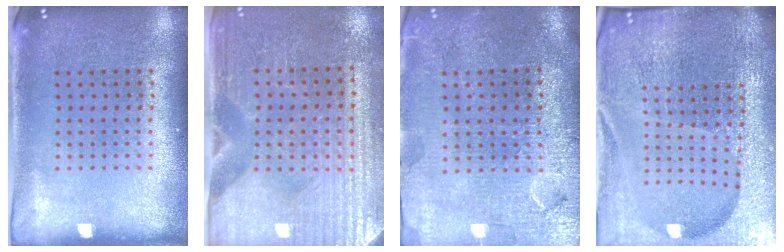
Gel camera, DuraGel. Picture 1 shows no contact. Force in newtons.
{"total": 3.5, "press": 3.3, "slide": 1.1}
{"total": 3.8, "press": 3.4, "slide": 1.6}
{"total": 6.5, "press": 5.7, "slide": 3.3}